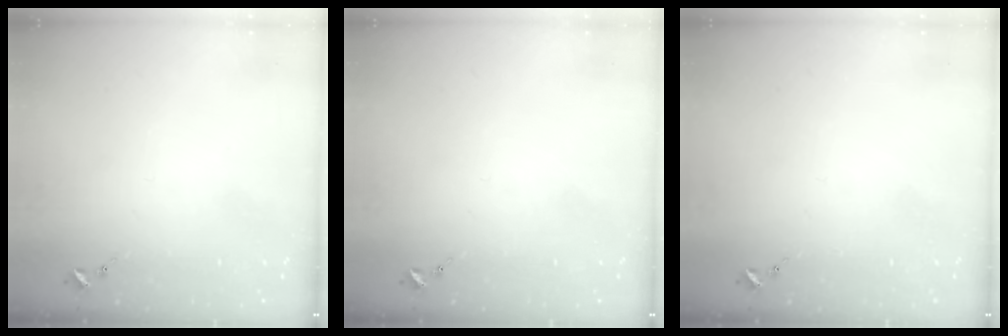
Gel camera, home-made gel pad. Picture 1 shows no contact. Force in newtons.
{"total": 0.0}
{"total": 0.0}